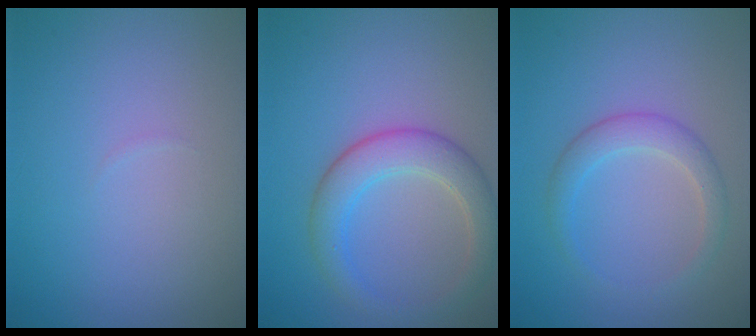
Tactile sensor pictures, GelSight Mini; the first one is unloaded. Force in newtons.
{"total": 4.3, "press": 4.3, "slide": 0.2}
{"total": 2.4, "press": 2.4, "slide": 0.1}